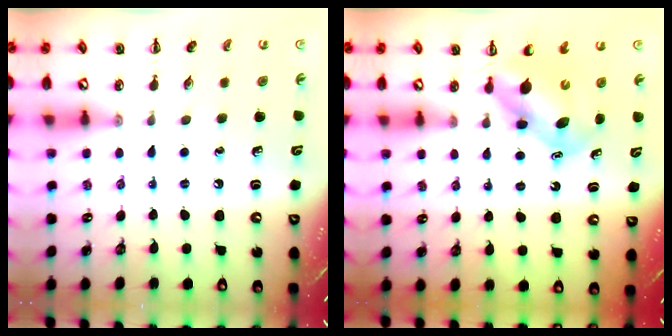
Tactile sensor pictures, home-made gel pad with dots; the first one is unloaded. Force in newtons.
{"total": 6.1, "press": 6.0, "slide": 1.0}